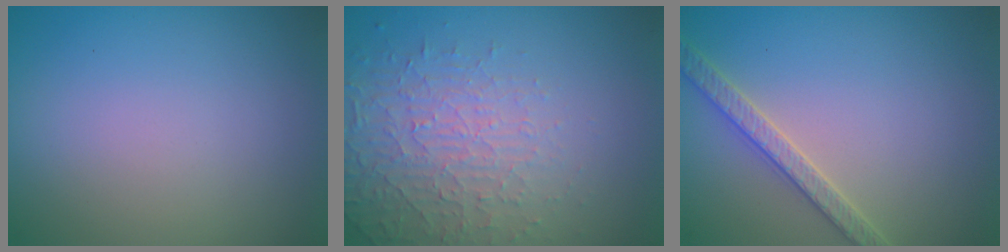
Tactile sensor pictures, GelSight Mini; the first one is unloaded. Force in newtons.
{"total": 4.5, "press": 3.1, "slide": 3.2}
{"total": 2.8, "press": 2.8, "slide": 0.4}